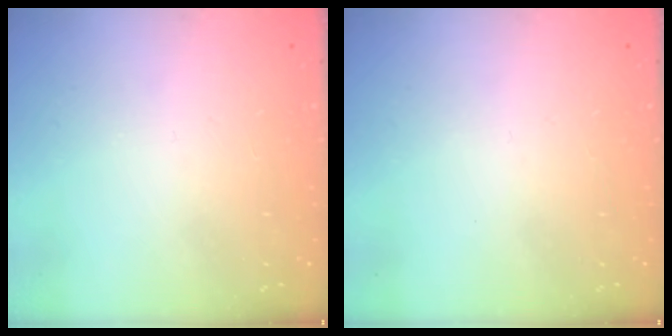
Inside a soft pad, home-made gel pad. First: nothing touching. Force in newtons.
{"total": 0.0}